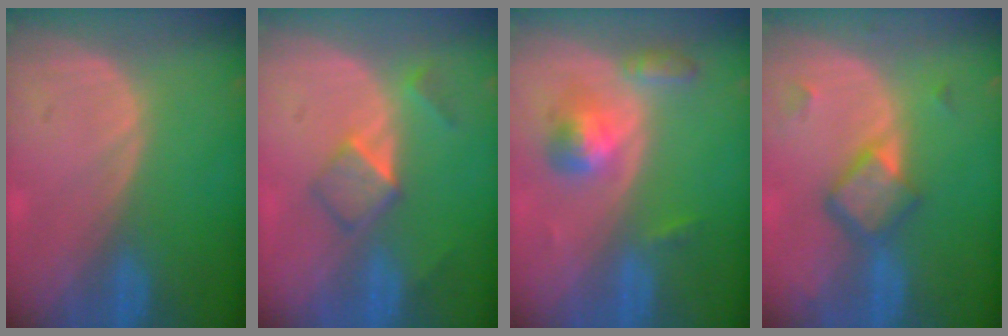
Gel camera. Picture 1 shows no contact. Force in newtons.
{"total": 5.2, "press": 4.4, "slide": 2.7}
{"total": 5.3, "press": 5.0, "slide": 1.7}
{"total": 5.9, "press": 5.0, "slide": 3.0}